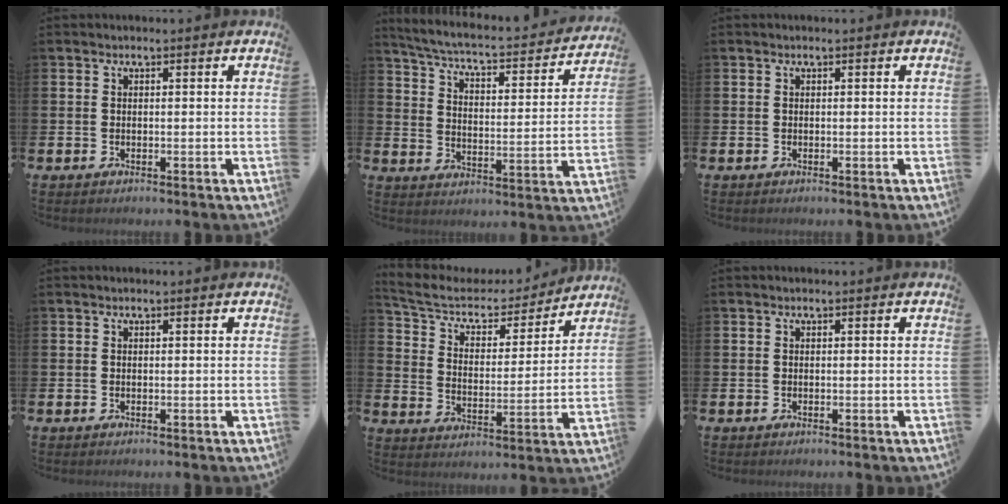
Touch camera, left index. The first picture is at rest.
{"total": 5.0, "force": [4.5, 0.8, 2.0], "torque": [-0.063, -0.038, 0.066]}
{"total": 0.0}
{"total": 0.0}
{"total": 7.1, "force": [6.3, 2.7, 1.9], "torque": [-0.065, -0.048, 0.104]}
{"total": 0.0}